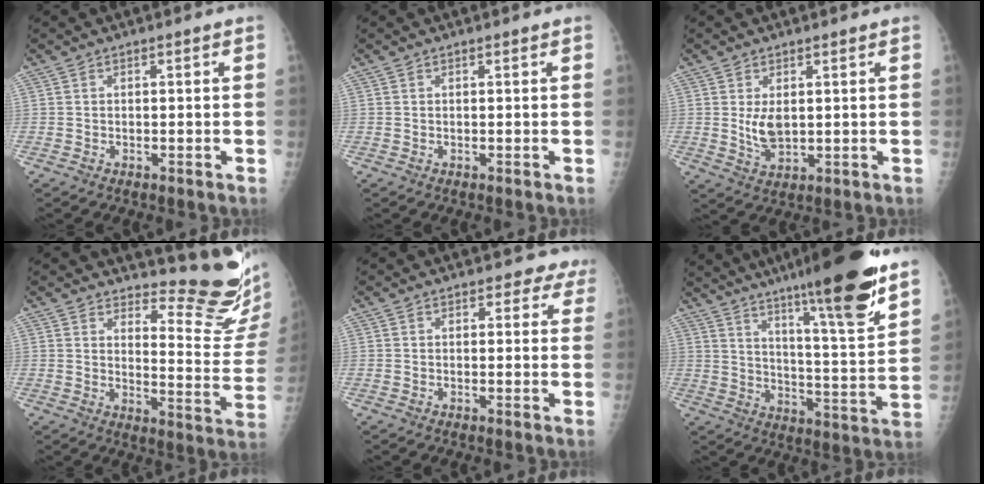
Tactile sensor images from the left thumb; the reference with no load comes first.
{"total": 0.0}
{"total": 4.5, "force": [0.9, 2.5, 3.7], "torque": [-0.062, -0.014, 0.025]}
{"total": 15.1, "force": [13.4, 3.0, 6.2], "torque": [-0.052, -0.160, 0.161]}
{"total": 3.0, "force": [2.4, 1.7, 0.4], "torque": [0.026, -0.010, 0.014]}
{"total": 21.2, "force": [14.7, 1.6, 15.2], "torque": [-0.207, -0.069, 0.228]}